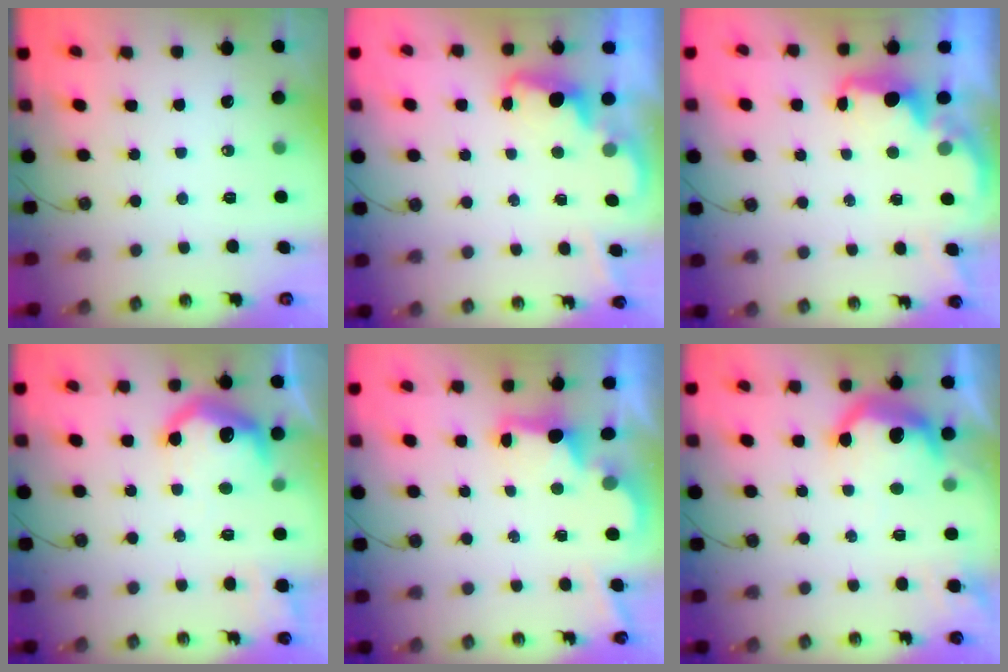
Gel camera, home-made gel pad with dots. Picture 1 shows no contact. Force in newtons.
{"total": 2.0, "press": 1.9, "slide": 0.6}
{"total": 2.0, "press": 1.8, "slide": 0.7}
{"total": 13.2, "press": 13.2, "slide": 0.7}
{"total": 2.6, "press": 2.5, "slide": 0.8}
{"total": 12.8, "press": 12.7, "slide": 0.7}